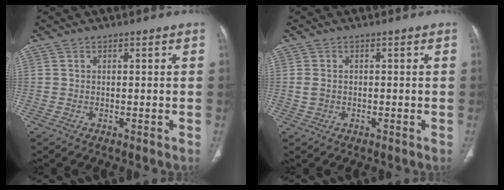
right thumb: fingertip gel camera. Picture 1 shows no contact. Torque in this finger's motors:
{"motor_torque": [-0.14, -0.15, -0.04, 0.16, -0.02]}